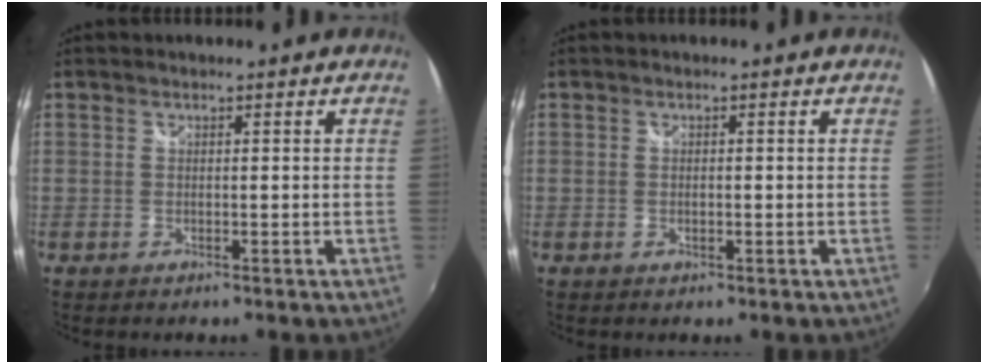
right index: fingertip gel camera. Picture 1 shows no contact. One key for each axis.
{"total": 1.0, "fx": -0.1, "fy": 0.6, "fz": 0.8, "tx": -0.015, "ty": 0.000, "tz": -0.003}